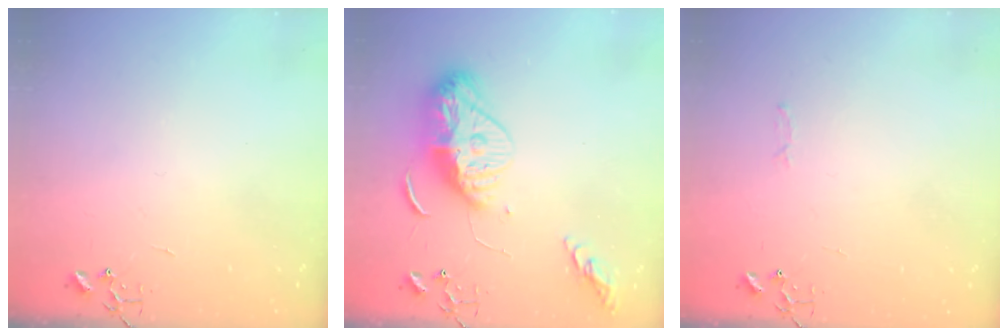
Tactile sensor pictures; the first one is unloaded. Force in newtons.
{"total": 15.2, "press": 15.2, "slide": 1.3}
{"total": 2.8, "press": 2.8, "slide": 0.4}